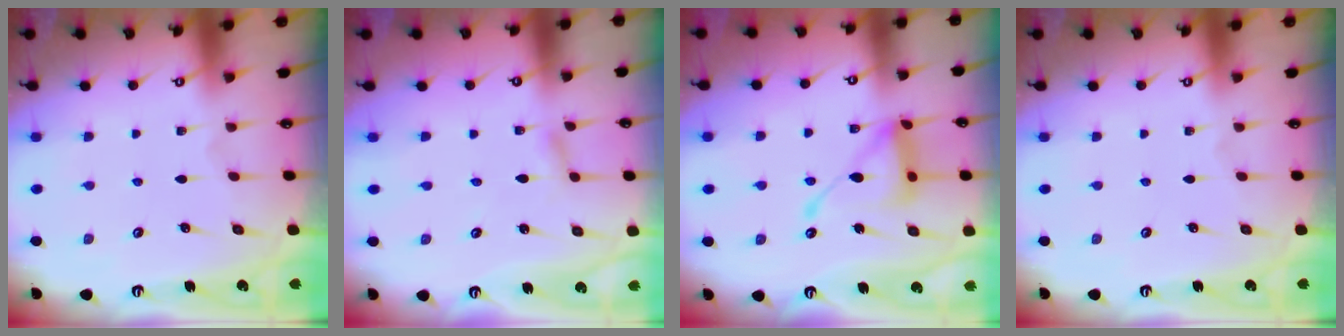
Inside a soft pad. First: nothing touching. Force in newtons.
{"total": 1.5, "press": 1.5, "slide": 0.1}
{"total": 16.7, "press": 16.6, "slide": 1.5}
{"total": 0.0}